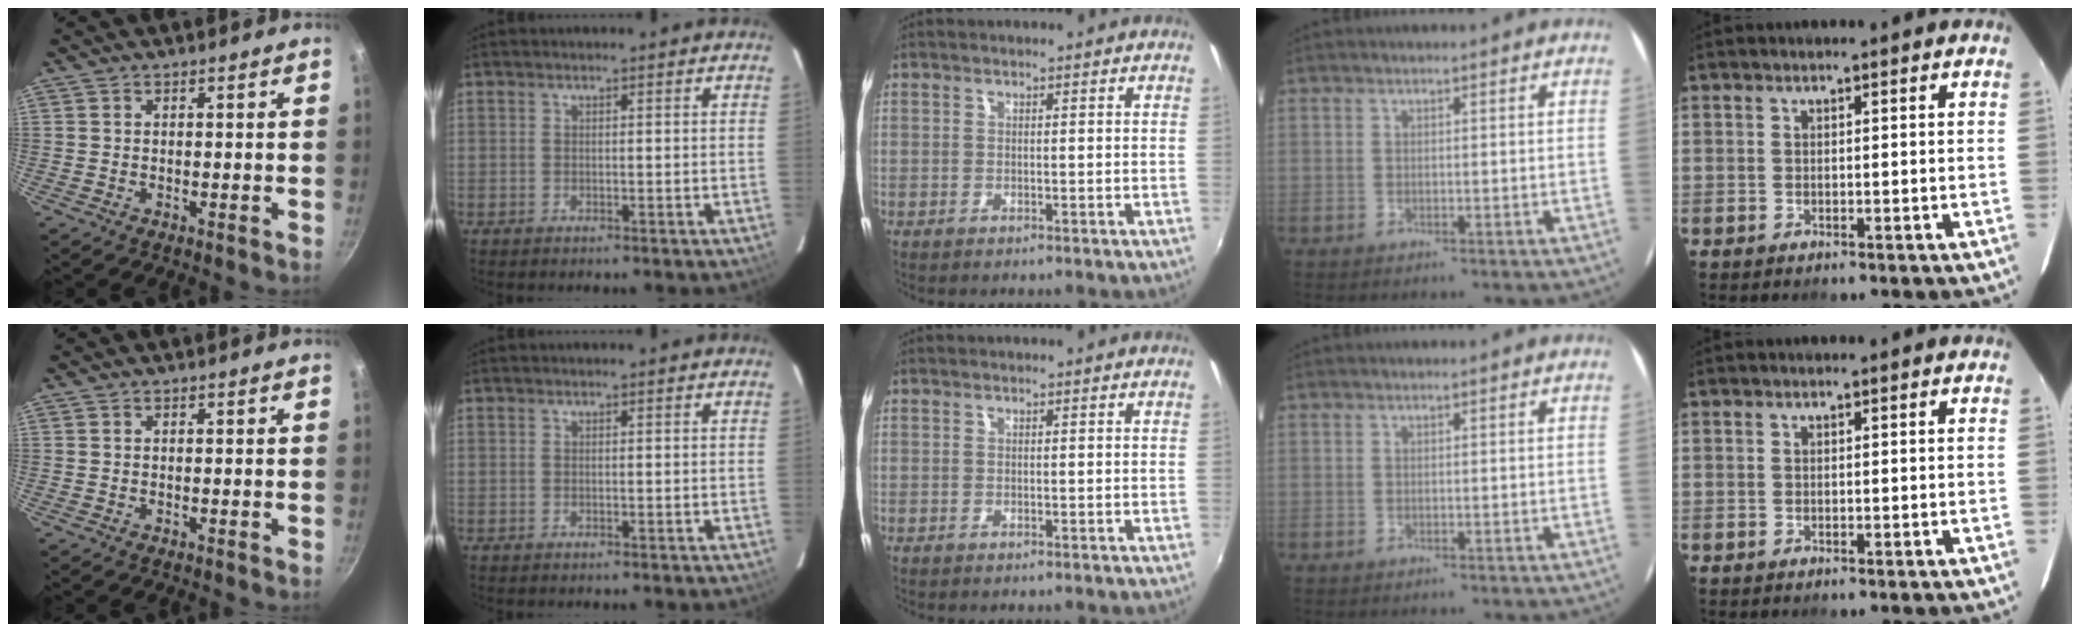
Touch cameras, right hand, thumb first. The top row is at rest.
{}